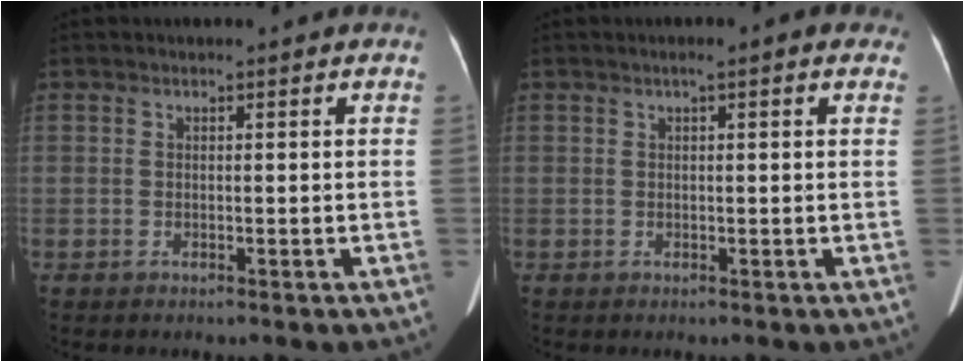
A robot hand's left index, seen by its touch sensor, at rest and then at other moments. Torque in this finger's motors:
{"motor_torque": [0.36, -0.81, 0.01, 0.03]}